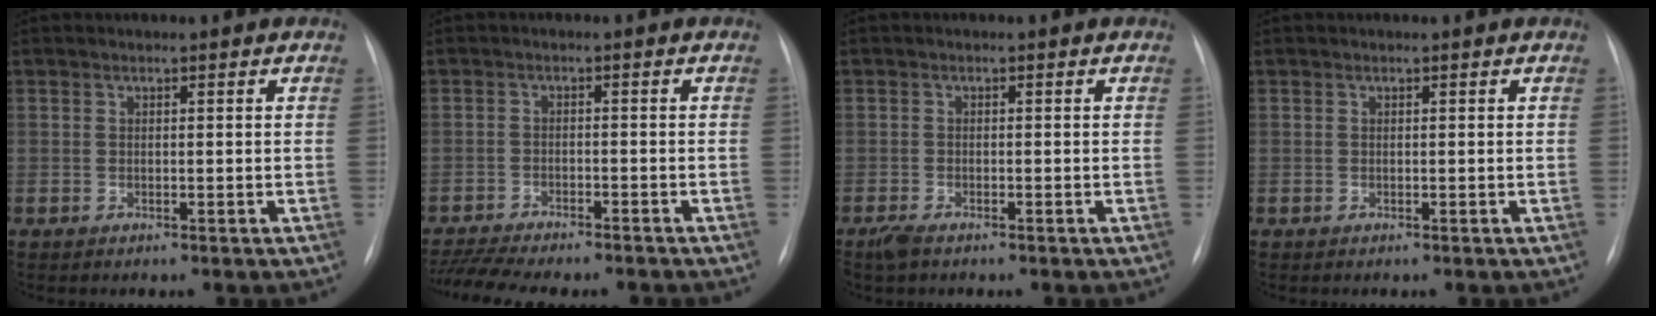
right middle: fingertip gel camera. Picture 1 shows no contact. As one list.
[{"total": 12.3, "force": [-11.0, 1.8, 5.1], "torque": [-0.082, -0.005, -0.155]}, {"total": 2.0, "force": [-1.5, 0.7, 1.1], "torque": [-0.030, -0.005, -0.025]}, {"total": 0.0}]